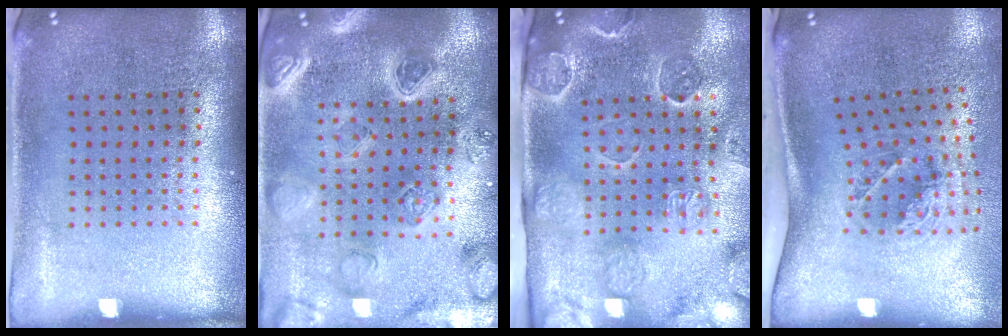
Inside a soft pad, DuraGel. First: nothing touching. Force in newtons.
{"total": 2.7, "press": 2.6, "slide": 0.4}
{"total": 3.2, "press": 3.1, "slide": 0.7}
{"total": 1.9, "press": 1.2, "slide": 1.4}